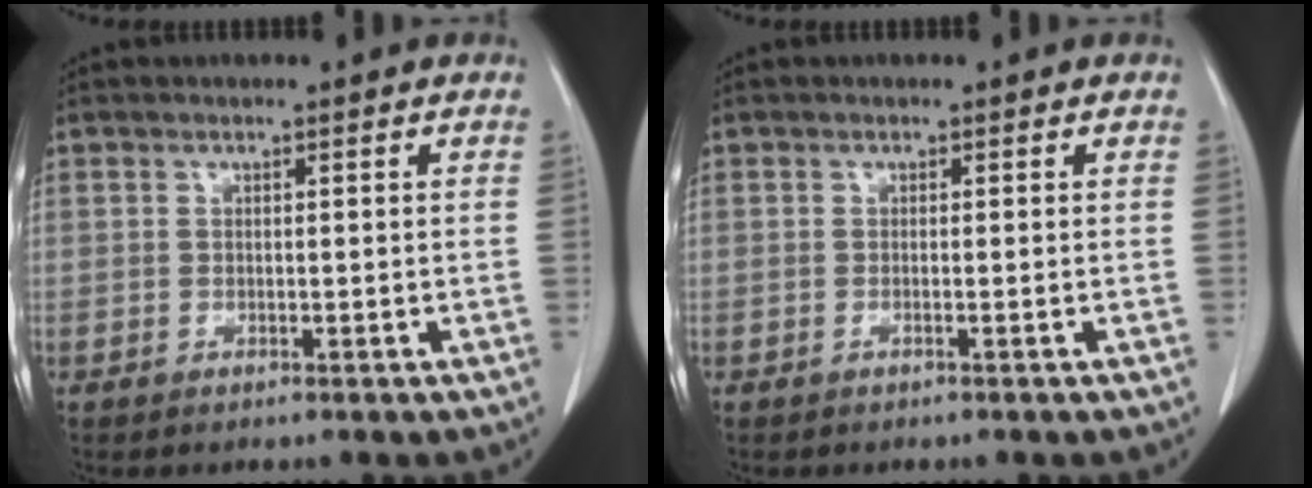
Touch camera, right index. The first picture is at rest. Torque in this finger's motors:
{"motor_torque": [0.00, 0.00, 0.00, 0.00]}